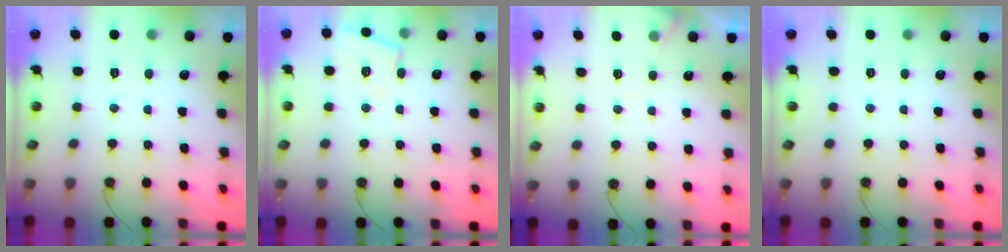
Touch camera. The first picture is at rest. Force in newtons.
{"total": 5.5, "press": 5.4, "slide": 0.7}
{"total": 5.8, "press": 5.8, "slide": 0.7}
{"total": 0.0}